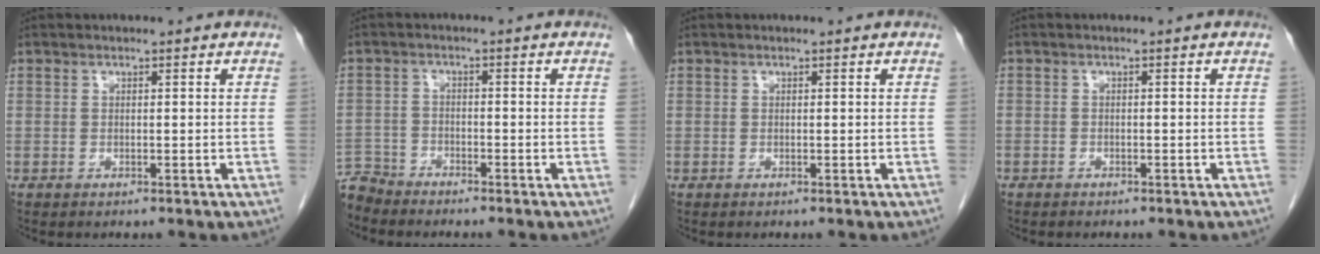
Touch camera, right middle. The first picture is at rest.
{"total": 4.3, "force": [-4.2, 0.7, -0.6], "torque": [0.017, -0.007, -0.082]}
{"total": 0.0}
{"total": 0.8, "force": [-0.6, 0.5, 0.1], "torque": [-0.001, 0.003, -0.010]}